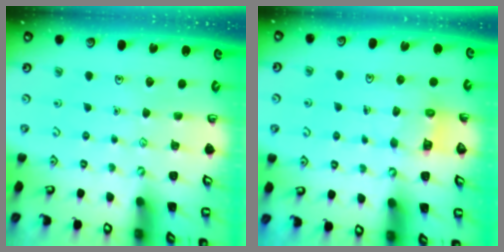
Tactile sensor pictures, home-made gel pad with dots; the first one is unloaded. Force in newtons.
{"total": 5.1, "press": 5.1, "slide": 0.3}